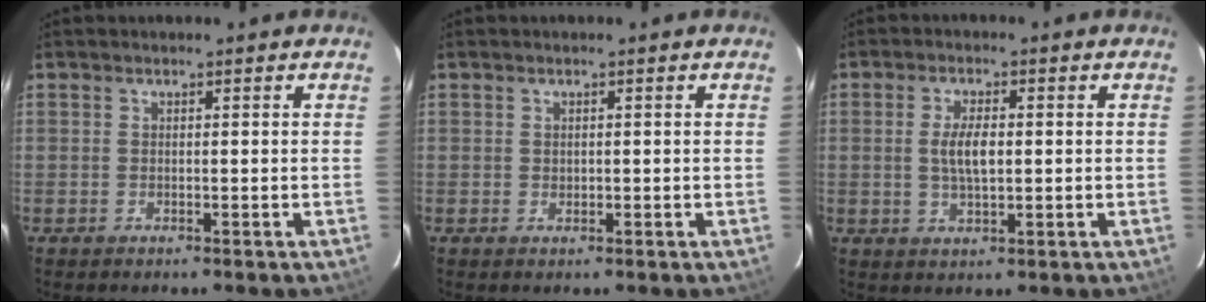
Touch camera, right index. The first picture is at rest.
{"total": 0.6, "force": [0.2, 0.6, 0.0], "torque": [0.002, 0.000, 0.006]}
{"total": 4.8, "force": [0.2, 1.7, 4.4], "torque": [-0.084, -0.001, 0.006]}